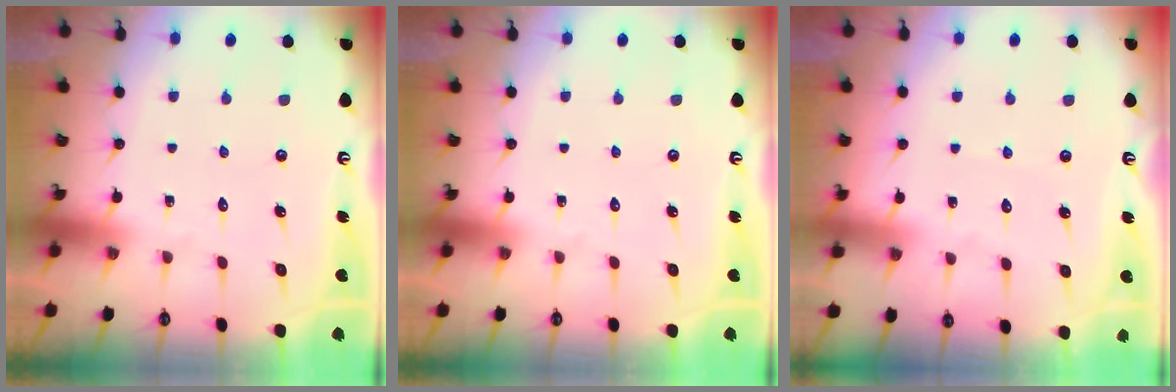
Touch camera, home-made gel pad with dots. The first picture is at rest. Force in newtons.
{"total": 0.0}
{"total": 2.3, "press": 2.3, "slide": 0.3}